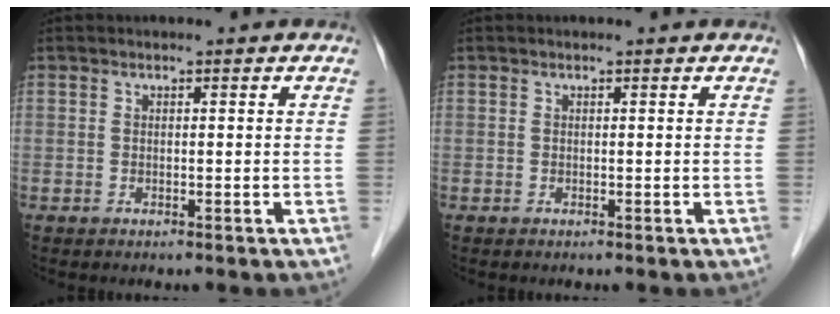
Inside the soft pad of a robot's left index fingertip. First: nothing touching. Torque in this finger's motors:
{"motor_torque": [0.30, 0.40, 0.04, 0.01]}